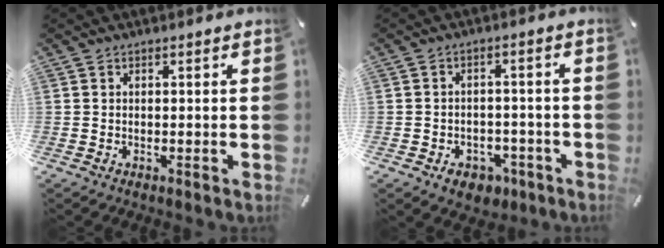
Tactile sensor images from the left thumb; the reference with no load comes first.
{"total": 5.9, "force": [-3.0, 4.3, 2.7], "torque": [-0.051, 0.017, -0.052]}